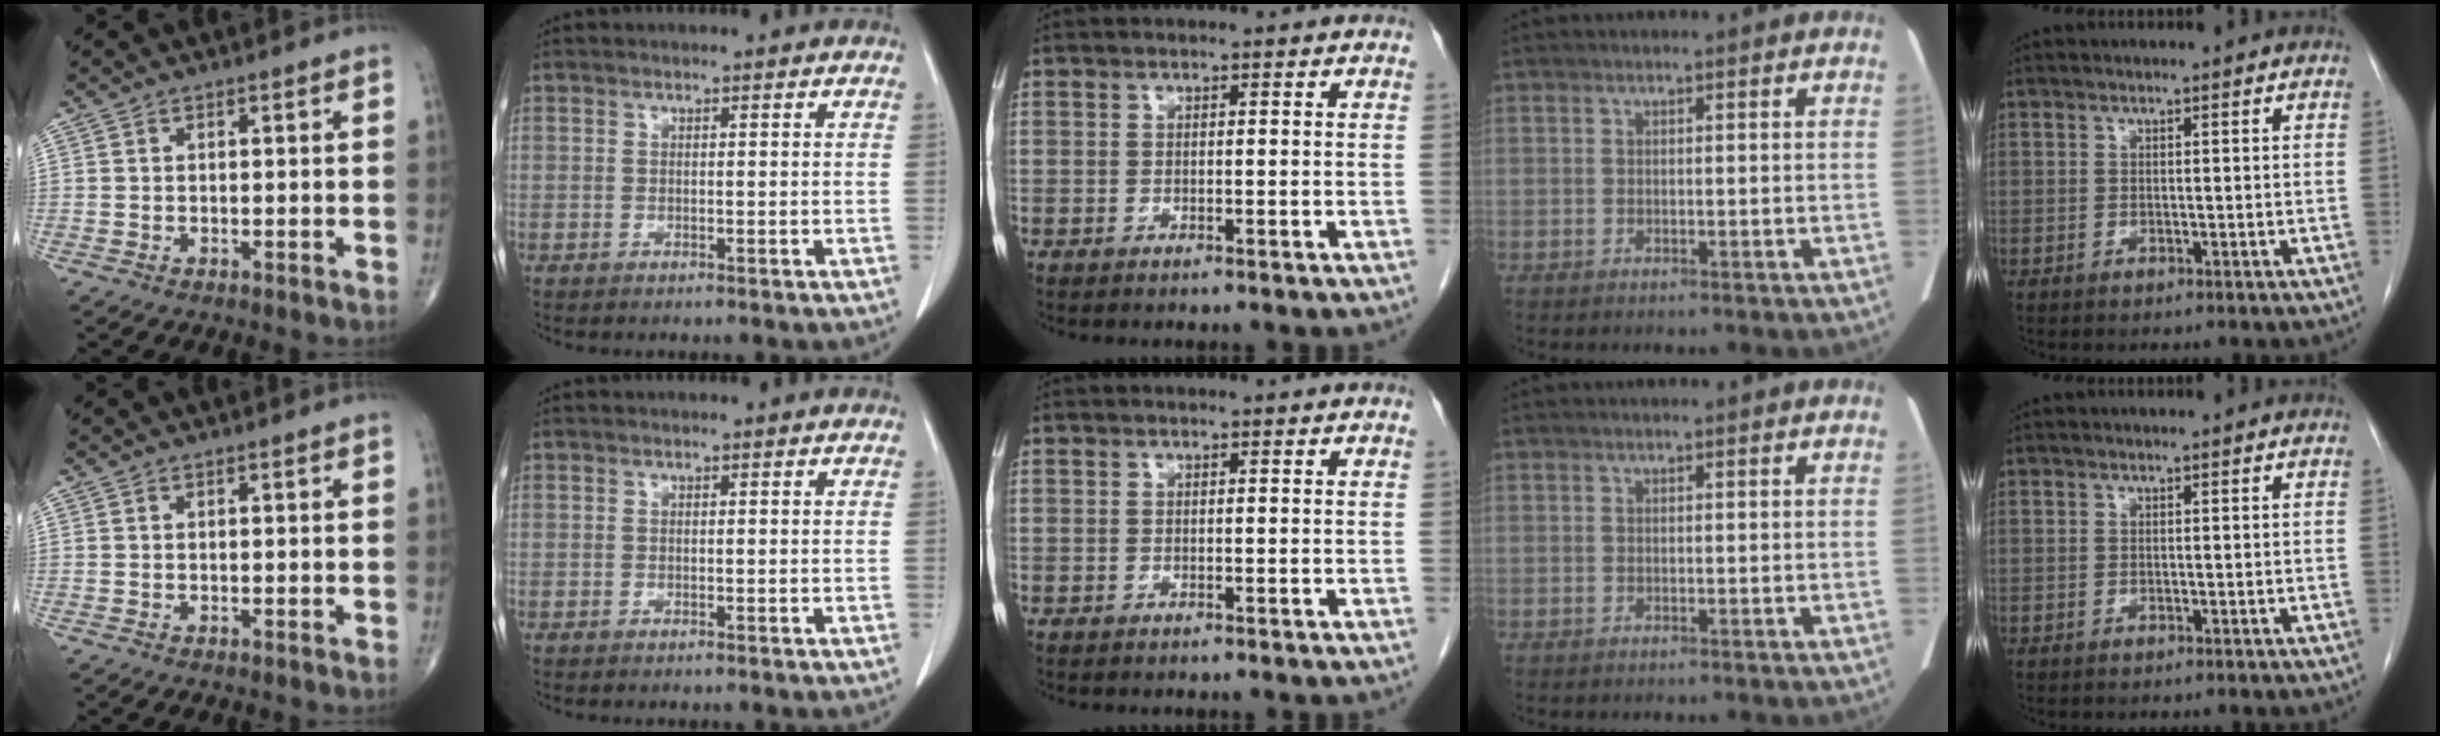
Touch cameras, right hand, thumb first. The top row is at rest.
{}